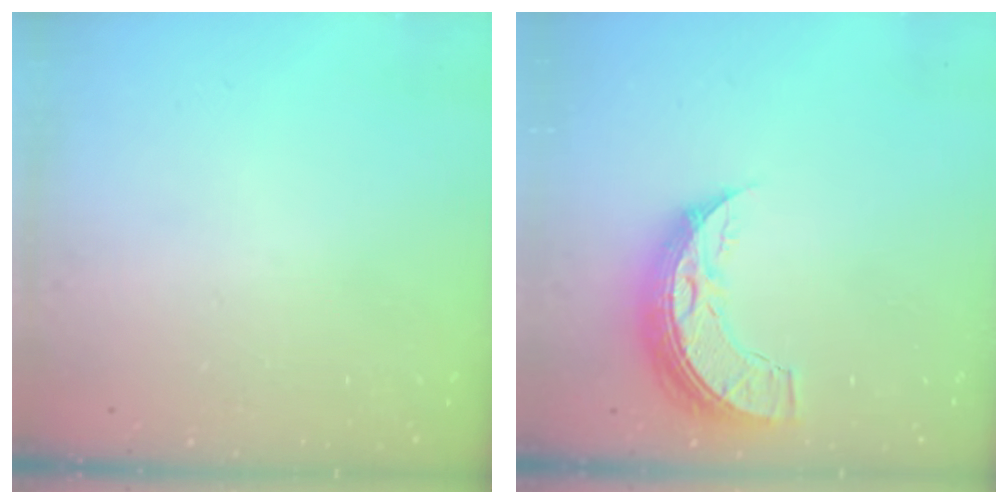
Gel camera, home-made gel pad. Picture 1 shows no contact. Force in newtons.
{"total": 9.8, "press": 9.8, "slide": 0.8}